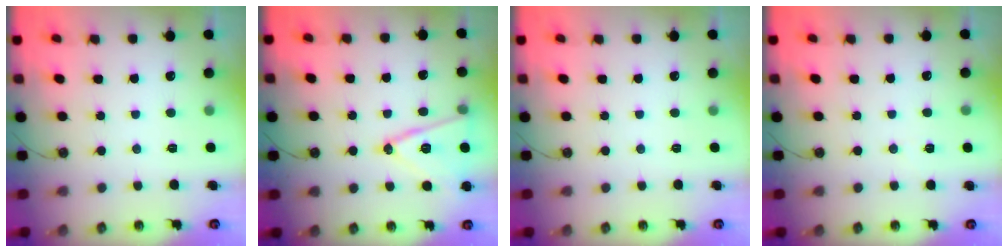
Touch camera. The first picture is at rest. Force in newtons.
{"total": 14.9, "press": 14.6, "slide": 3.3}
{"total": 0.0}
{"total": 2.6, "press": 2.5, "slide": 0.8}